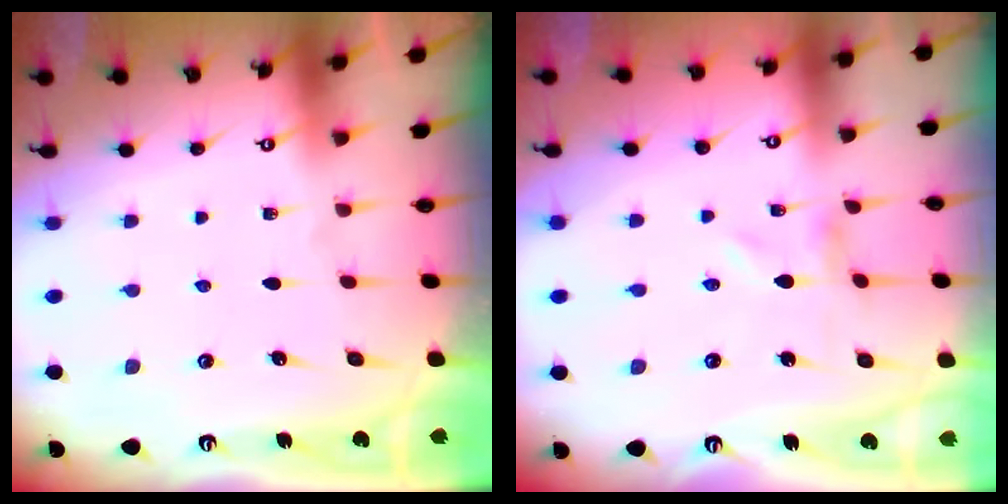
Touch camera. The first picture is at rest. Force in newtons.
{"total": 0.0}